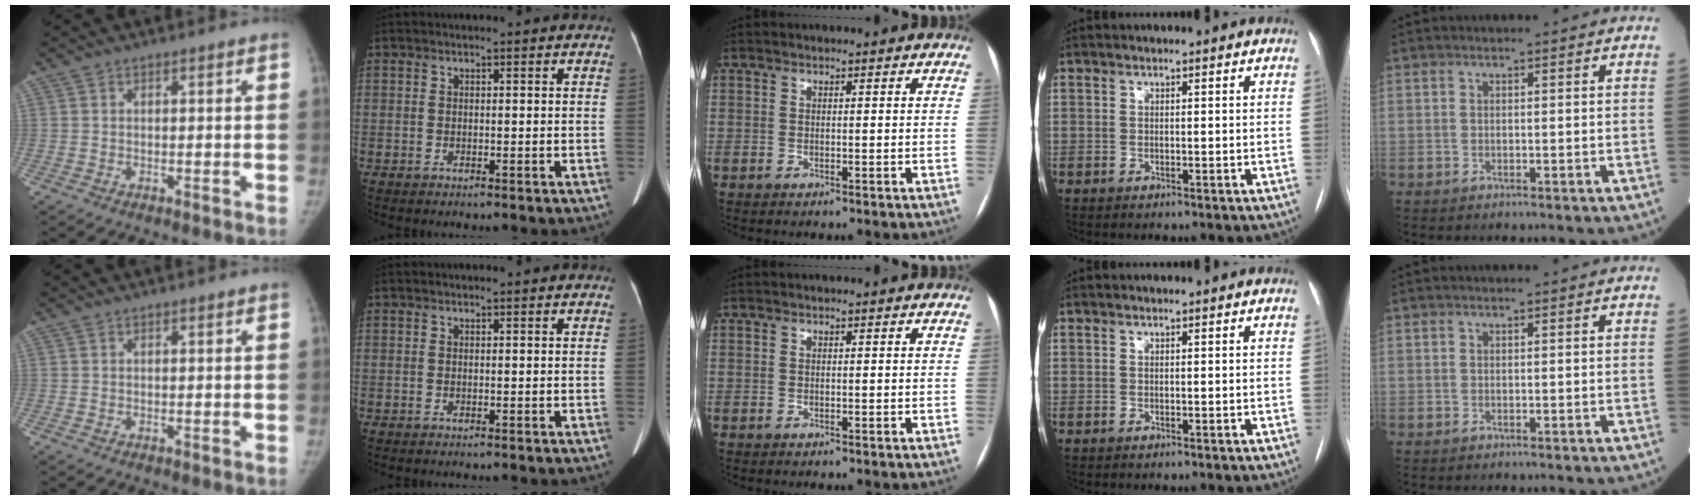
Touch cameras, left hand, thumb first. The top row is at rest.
{}